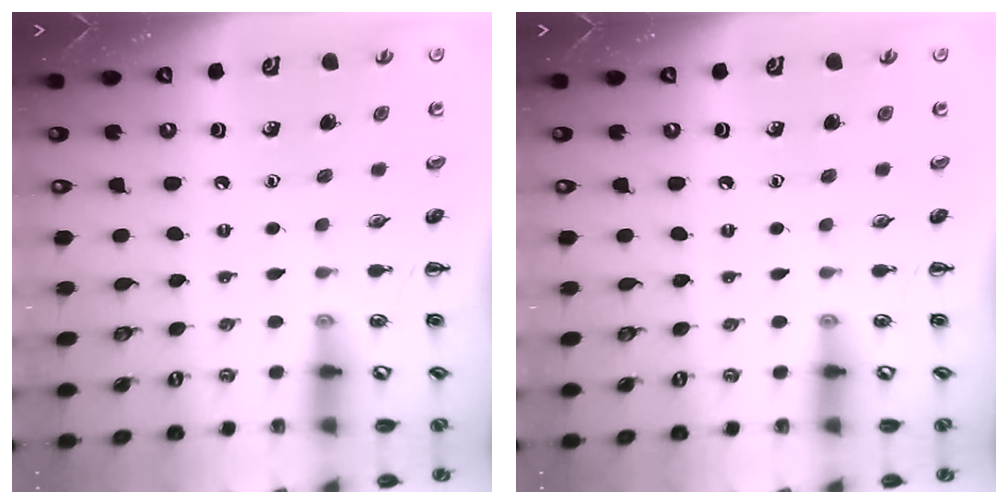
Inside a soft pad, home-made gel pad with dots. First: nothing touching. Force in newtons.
{"total": 0.0}